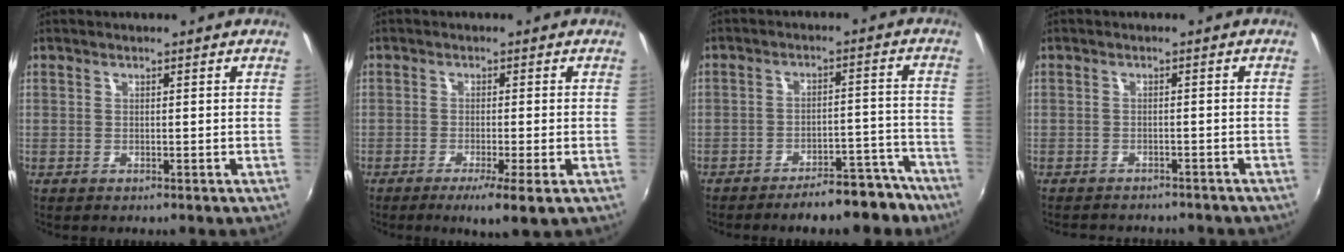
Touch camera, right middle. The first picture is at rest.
{"total": 4.8, "force": [-2.5, -0.1, 4.2], "torque": [-0.080, -0.013, -0.041]}
{"total": 11.0, "force": [-9.5, 3.4, 4.5], "torque": [-0.063, 0.028, -0.107]}
{"total": 8.4, "force": [-7.4, 2.4, 3.1], "torque": [-0.069, -0.017, -0.100]}